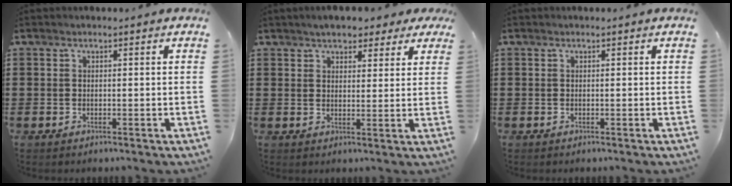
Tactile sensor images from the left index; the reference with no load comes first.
{"total": 4.1, "force": [3.6, 1.5, 1.3], "torque": [-0.039, 0.003, 0.067]}
{"total": 0.0}